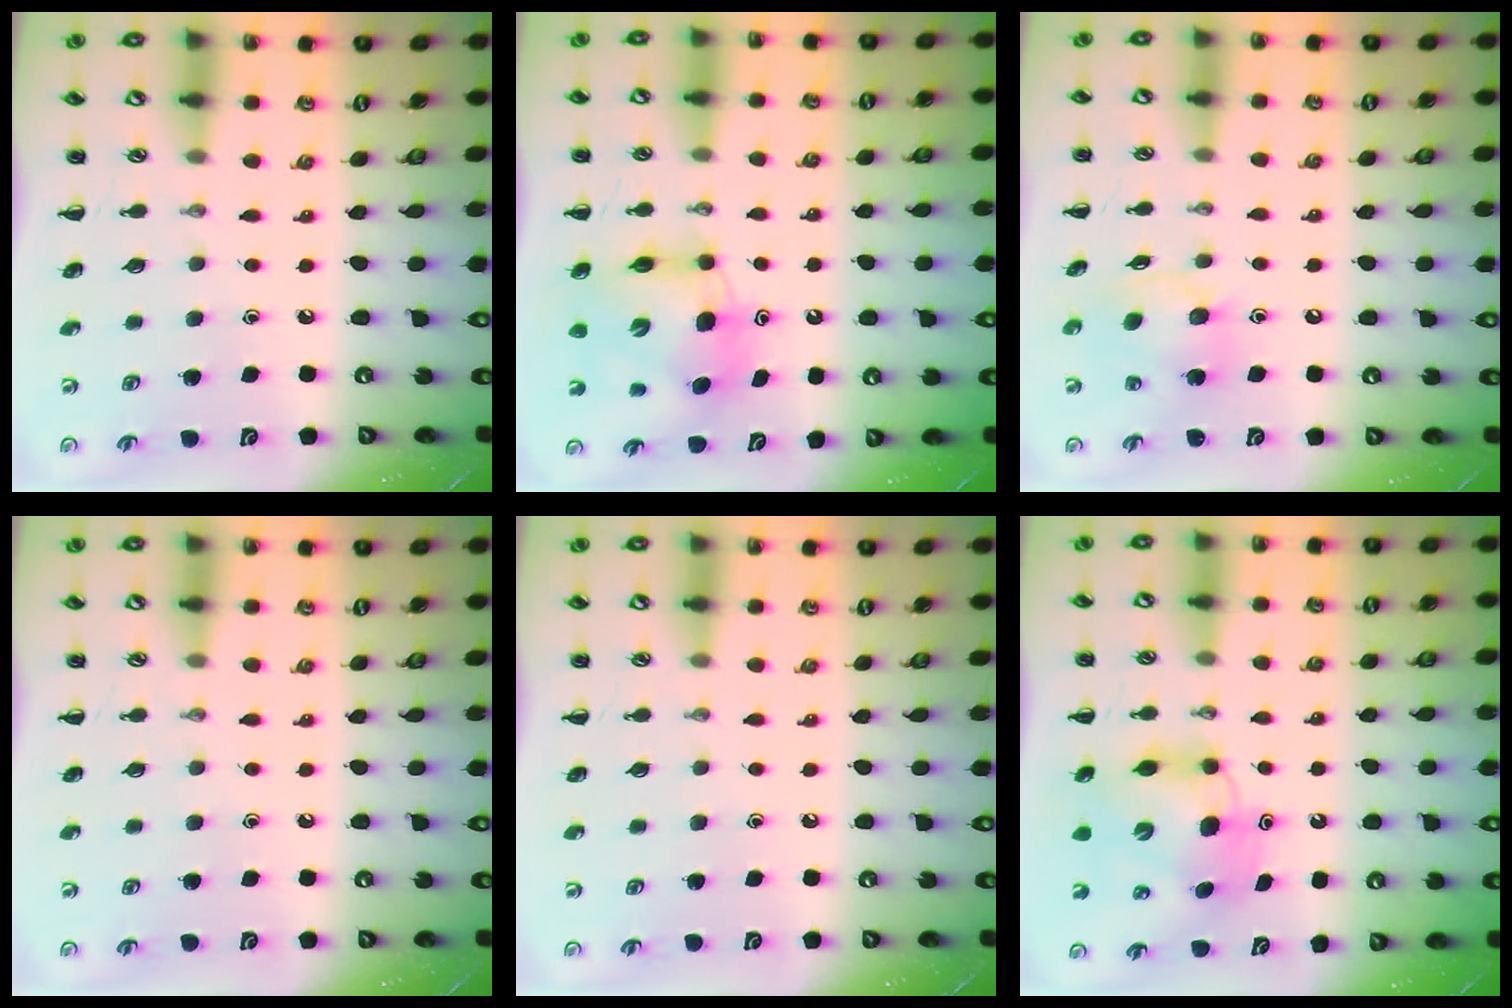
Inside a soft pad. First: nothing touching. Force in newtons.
{"total": 8.9, "press": 8.7, "slide": 1.9}
{"total": 11.5, "press": 11.2, "slide": 2.4}
{"total": 0.0}
{"total": 0.0}
{"total": 8.1, "press": 8.1, "slide": 0.9}